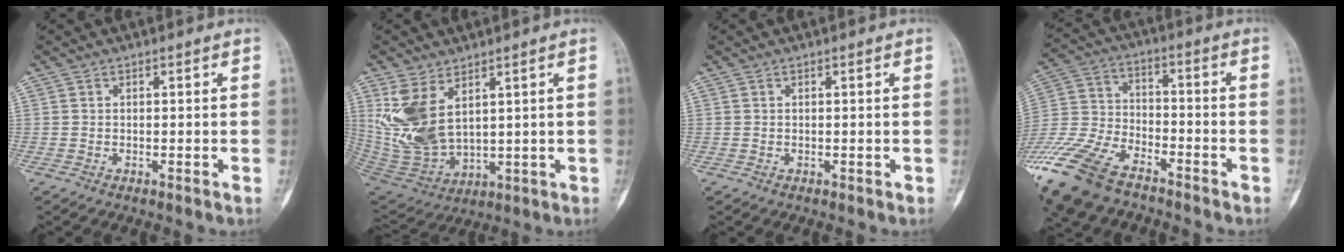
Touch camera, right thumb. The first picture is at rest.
{"total": 13.1, "force": [4.6, 7.8, 9.5], "torque": [-0.179, -0.023, 0.115]}
{"total": 0.0}
{"total": 22.2, "force": [-14.8, 10.7, 12.5], "torque": [-0.323, 0.015, -0.284]}